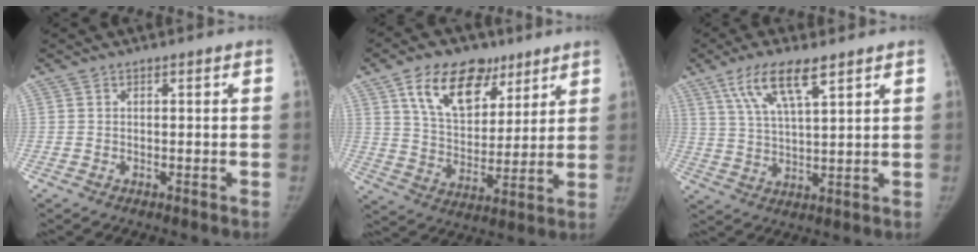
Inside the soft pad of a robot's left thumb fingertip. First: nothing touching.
{"total": 16.0, "force": [8.8, 9.8, 9.0], "torque": [-0.112, -0.033, 0.156]}
{"total": 9.6, "force": [5.6, 2.4, 7.4], "torque": [-0.141, -0.017, 0.115]}